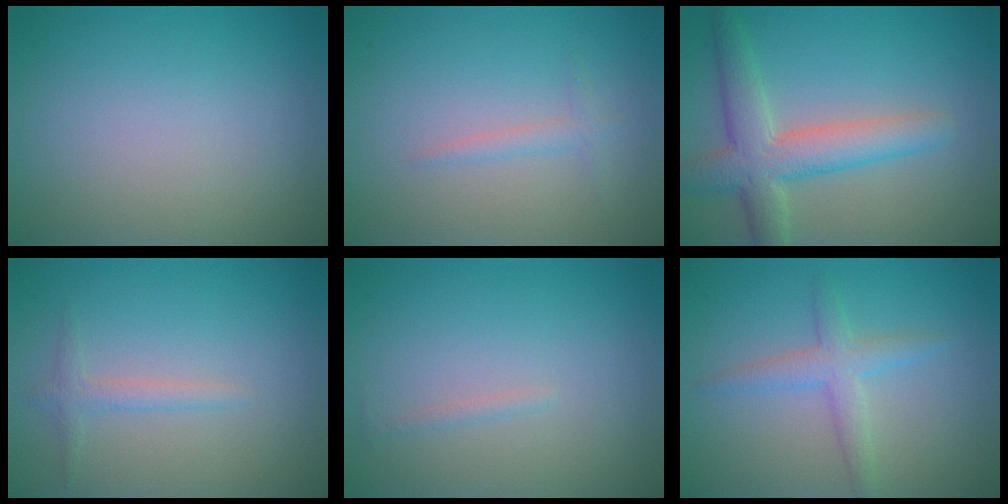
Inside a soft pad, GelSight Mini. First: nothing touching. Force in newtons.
{"total": 1.1, "press": 1.1, "slide": 0.0}
{"total": 5.4, "press": 5.4, "slide": 0.2}
{"total": 1.3, "press": 1.3, "slide": 0.0}
{"total": 0.6, "press": 0.6, "slide": 0.0}
{"total": 2.6, "press": 2.6, "slide": 0.0}